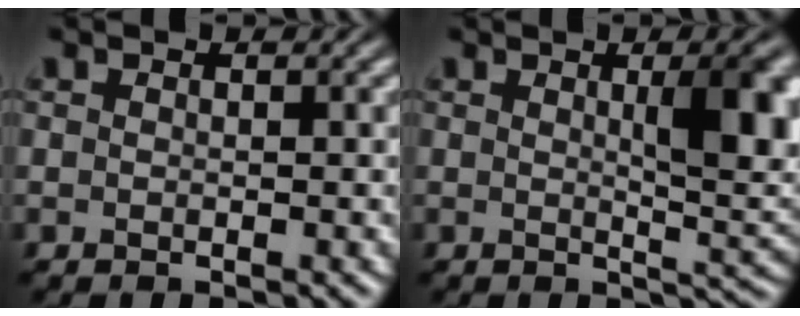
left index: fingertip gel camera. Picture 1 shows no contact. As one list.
[{"total": 6.8, "force": [1.2, 1.8, 6.5], "torque": [-0.078, 0.003, 0.021]}]